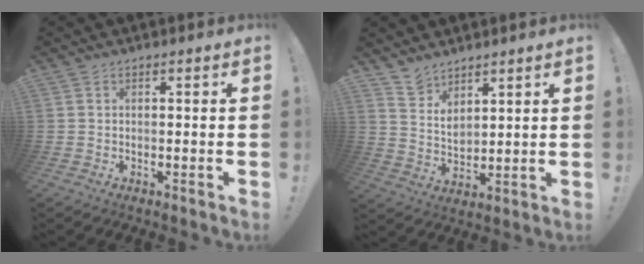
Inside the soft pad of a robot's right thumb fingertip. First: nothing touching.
{"total": 6.0, "force": [5.5, 2.3, 0.7], "torque": [-0.020, -0.047, 0.105]}